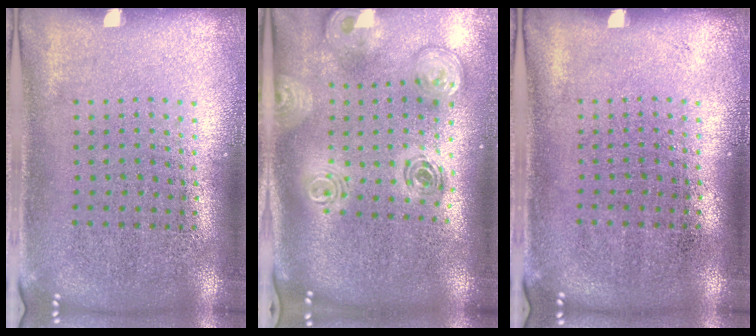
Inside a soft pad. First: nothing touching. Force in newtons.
{"total": 2.1, "press": 1.7, "slide": 1.3}
{"total": 0.0}